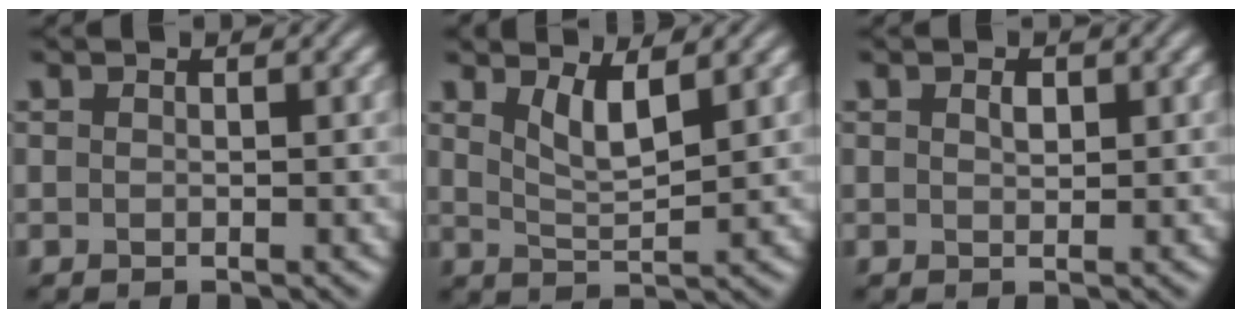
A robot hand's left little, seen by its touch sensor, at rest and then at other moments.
{"total": 3.1, "force": [1.8, 0.8, 2.4], "torque": [-0.047, -0.010, 0.038]}
{"total": 1.1, "force": [0.5, 0.6, 0.8], "torque": [-0.014, 0.001, 0.009]}